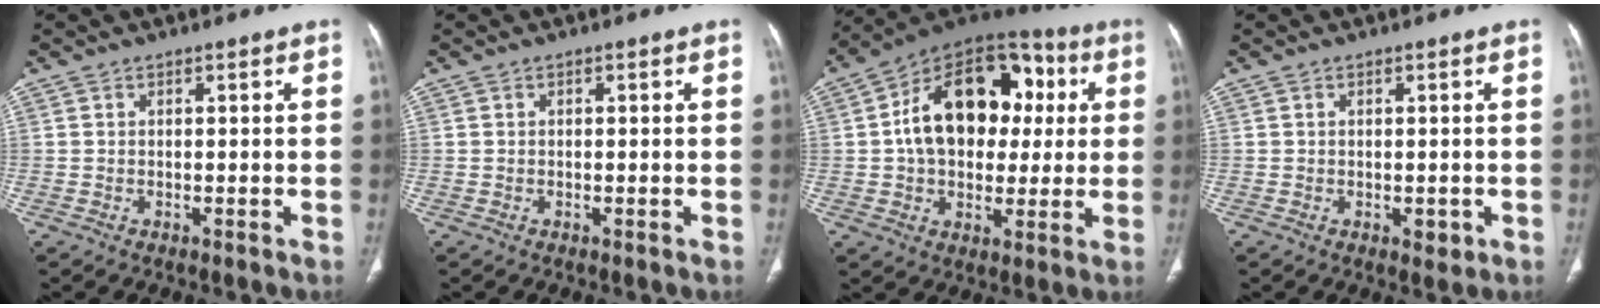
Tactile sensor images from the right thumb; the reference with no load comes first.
{"total": 0.0}
{"total": 21.7, "force": [2.9, 14.8, 15.6], "torque": [-0.212, 0.026, 0.042]}
{"total": 1.9, "force": [-0.4, 1.2, 1.4], "torque": [-0.012, -0.002, -0.002]}